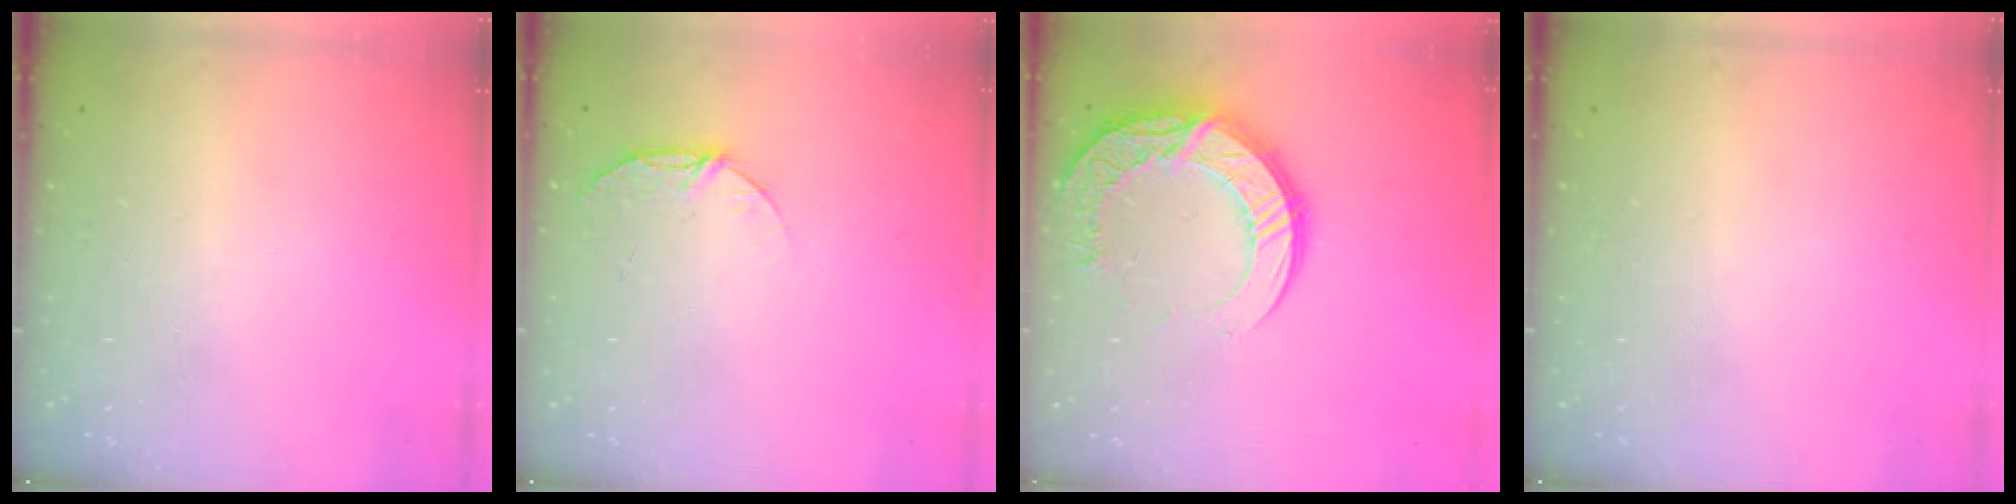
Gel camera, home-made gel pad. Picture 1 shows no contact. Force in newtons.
{"total": 5.6, "press": 5.6, "slide": 0.6}
{"total": 17.2, "press": 17.2, "slide": 0.7}
{"total": 0.0}